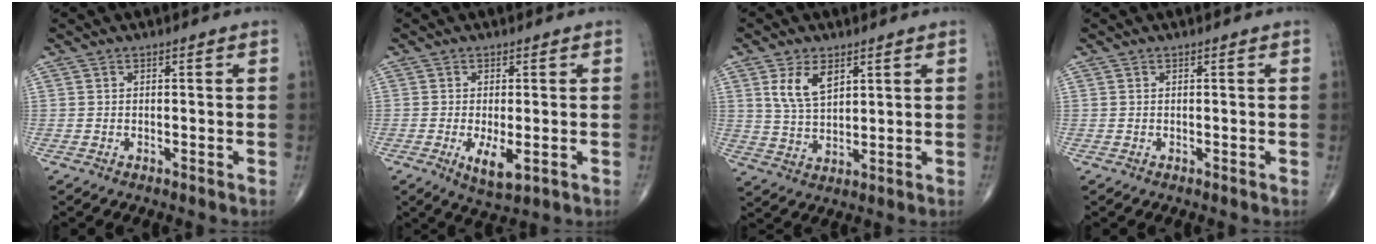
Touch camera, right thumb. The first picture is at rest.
{"total": 5.4, "force": [-1.4, 2.0, 4.8], "torque": [-0.087, -0.014, -0.018]}
{"total": 7.2, "force": [3.2, 3.9, 5.1], "torque": [-0.087, -0.014, 0.070]}
{"total": 0.0}